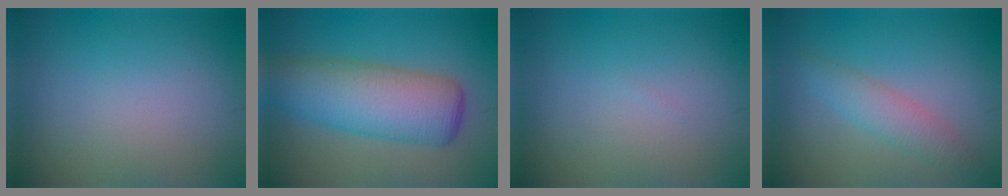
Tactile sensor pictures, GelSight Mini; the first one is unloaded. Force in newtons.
{"total": 8.3, "press": 8.3, "slide": 0.2}
{"total": 0.0}
{"total": 2.9, "press": 2.9, "slide": 0.1}